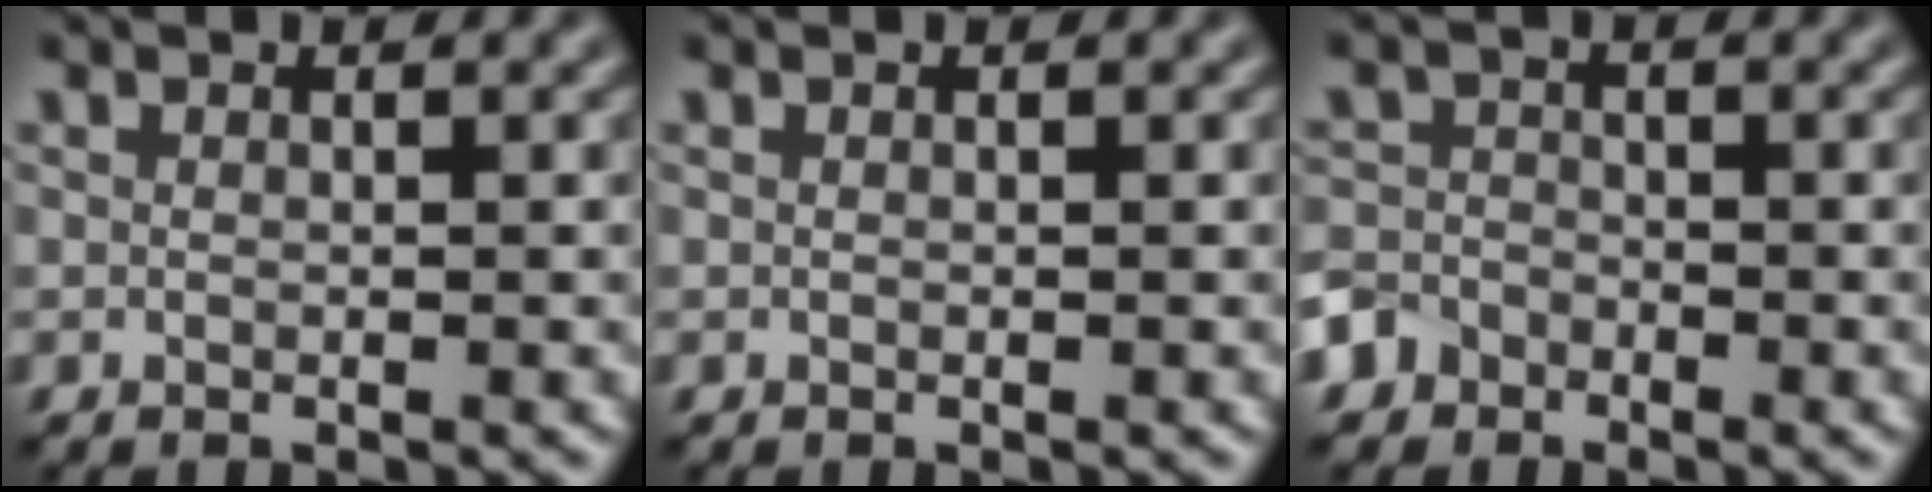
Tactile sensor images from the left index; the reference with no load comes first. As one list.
[{"total": 0.0}, {"total": 3.2, "force": [-2.3, 2.2, 0.3], "torque": [0.007, -0.001, -0.050]}]